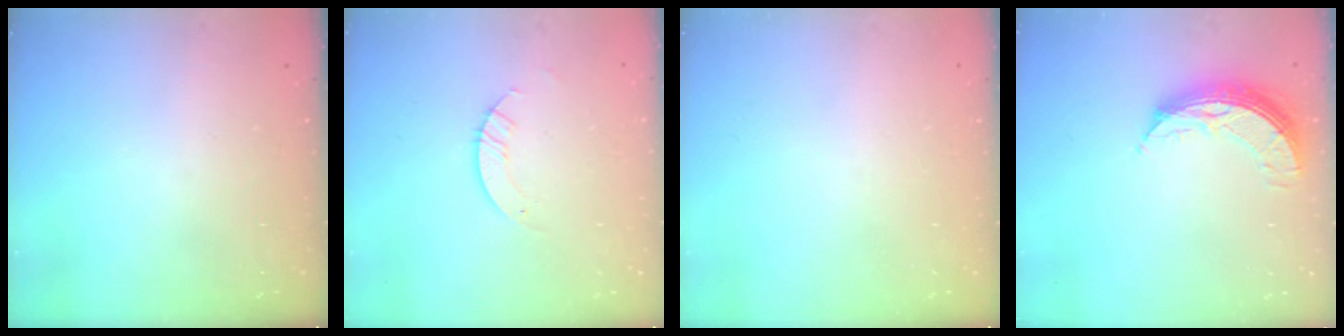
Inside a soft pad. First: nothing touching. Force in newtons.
{"total": 2.8, "press": 2.8, "slide": 0.2}
{"total": 0.0}
{"total": 9.8, "press": 9.8, "slide": 0.6}